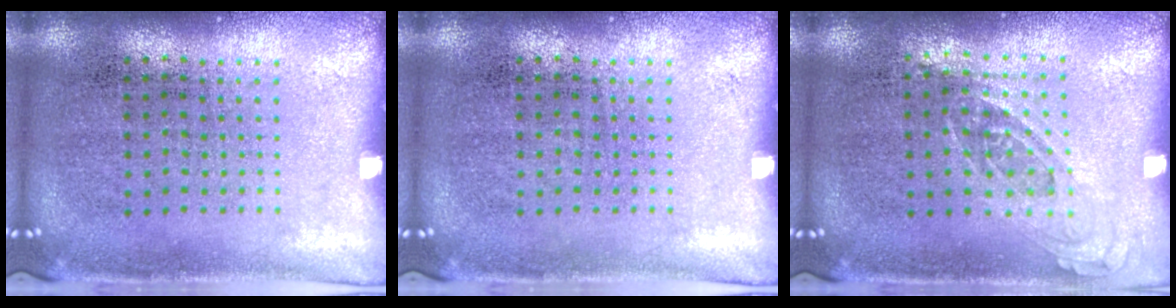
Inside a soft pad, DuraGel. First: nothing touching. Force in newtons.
{"total": 0.0}
{"total": 0.8, "press": 0.7, "slide": 0.3}